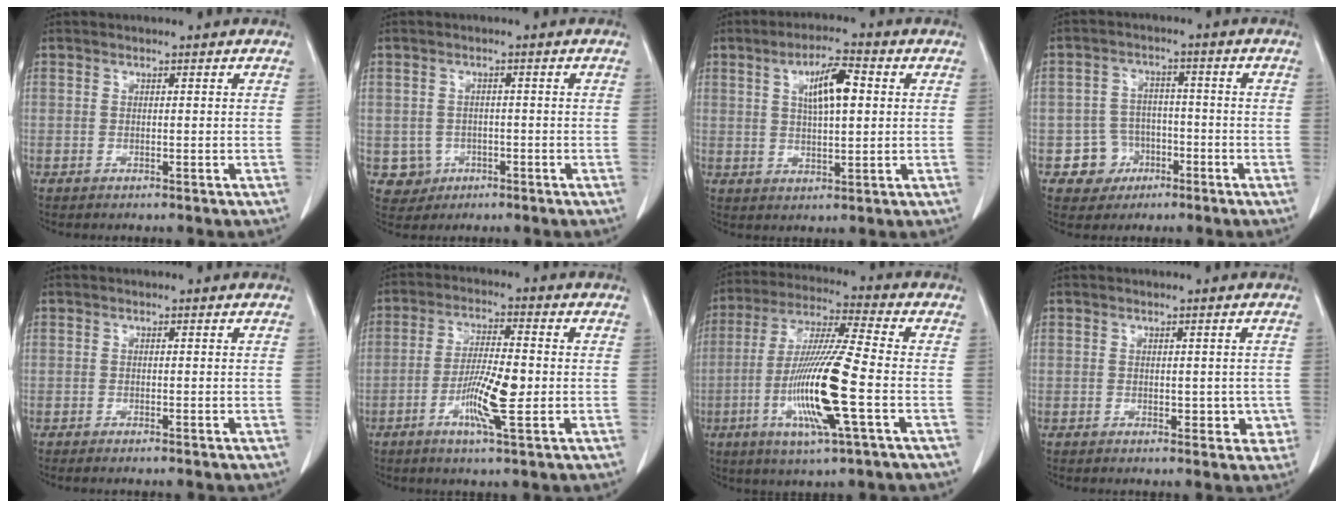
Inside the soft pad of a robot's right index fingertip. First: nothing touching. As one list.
[{"total": 3.8, "force": [-1.0, 3.7, 0.1], "torque": [0.002, 0.009, -0.008]}, {"total": 7.4, "force": [2.0, 1.7, 7.0], "torque": [-0.120, 0.009, 0.036]}, {"total": 5.5, "force": [-2.3, 5.0, 0.4], "torque": [0.000, 0.015, -0.031]}, {"total": 3.9, "force": [-3.1, -0.1, 2.3], "torque": [-0.042, -0.009, -0.058]}, {"total": 8.6, "force": [-2.2, 0.9, 8.3], "torque": [-0.154, -0.007, -0.043]}, {"total": 15.4, "force": [-4.0, 0.3, 14.9], "torque": [-0.301, -0.016, -0.080]}, {"total": 3.2, "force": [-0.3, 2.1, 2.3], "torque": [-0.015, 0.003, 0.001]}]